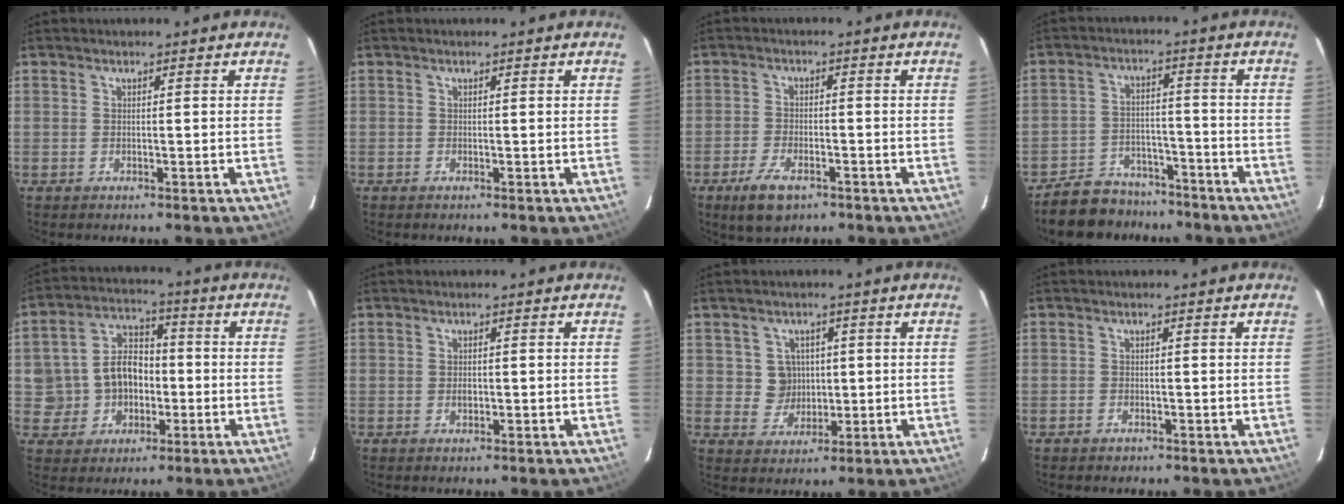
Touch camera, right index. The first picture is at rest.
{"total": 0.0}
{"total": 6.9, "force": [-4.2, 3.3, 4.4], "torque": [-0.108, -0.010, -0.075]}
{"total": 10.8, "force": [-9.1, 5.5, 2.0], "torque": [-0.065, 0.017, -0.130]}
{"total": 9.9, "force": [-1.3, 8.8, 4.4], "torque": [-0.103, 0.035, -0.012]}
{"total": 1.1, "force": [0.0, 0.9, 0.6], "torque": [-0.010, 0.003, 0.000]}
{"total": 4.9, "force": [0.9, 4.8, 0.6], "torque": [-0.014, 0.015, 0.025]}
{"total": 1.3, "force": [-0.9, 1.0, 0.1], "torque": [-0.004, 0.003, -0.014]}